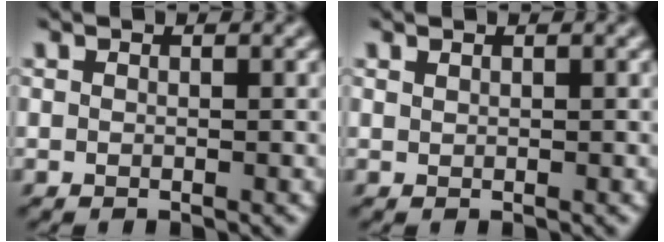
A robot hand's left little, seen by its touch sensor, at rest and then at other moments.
{"total": 0.0}